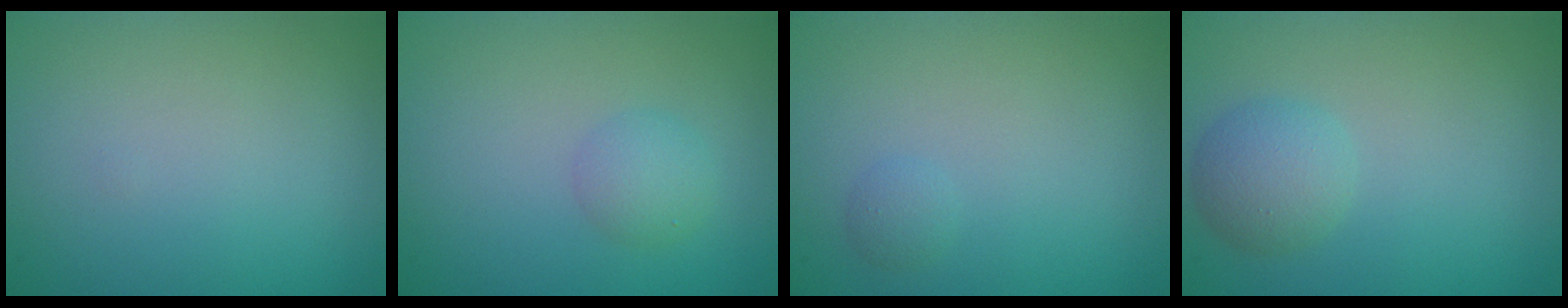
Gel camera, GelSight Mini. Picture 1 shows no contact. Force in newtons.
{"total": 1.8, "press": 1.8, "slide": 0.0}
{"total": 0.7, "press": 0.7, "slide": 0.1}
{"total": 2.6, "press": 2.6, "slide": 0.1}